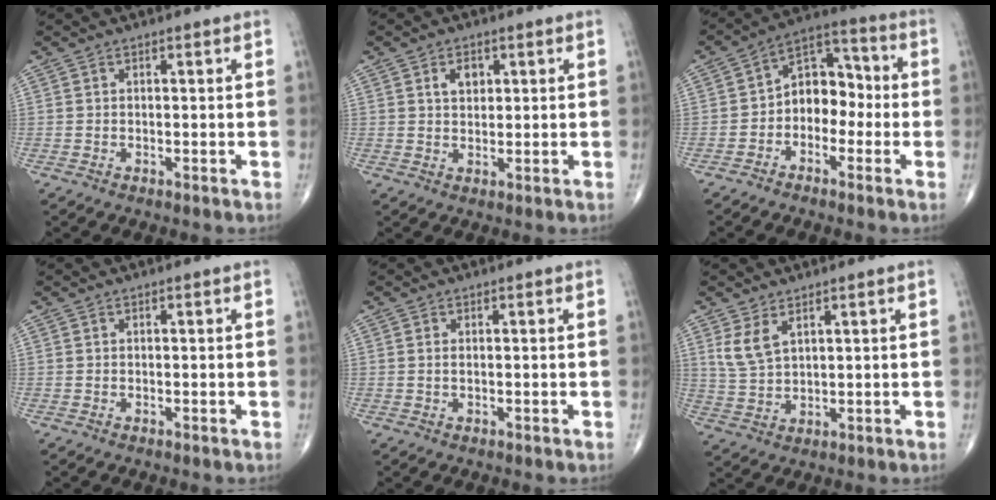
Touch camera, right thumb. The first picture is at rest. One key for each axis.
{"total": 3.5, "fx": 1.3, "fy": 2.4, "fz": 2.2, "tx": -0.023, "ty": -0.005, "tz": 0.021}
{"total": 9.6, "fx": -1.6, "fy": 6.9, "fz": 6.5, "tx": -0.063, "ty": 0.045, "tz": -0.044}
{"total": 0.0}
{"total": 0.7, "fx": 0.1, "fy": 0.2, "fz": 0.6, "tx": -0.019, "ty": 0.001, "tz": 0.004}
{"total": 5.1, "fx": 2.8, "fy": 2.5, "fz": 3.5, "tx": -0.071, "ty": -0.013, "tz": 0.065}